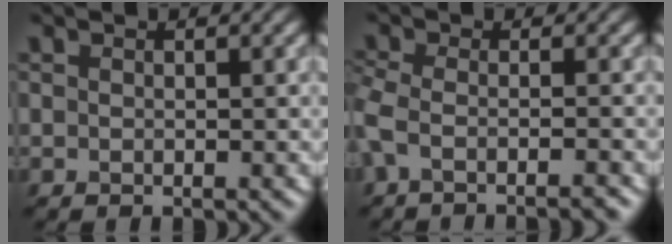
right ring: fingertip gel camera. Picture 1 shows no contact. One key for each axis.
{"total": 4.0, "fx": -2.3, "fy": 1.2, "fz": 3.1, "tx": -0.052, "ty": -0.015, "tz": -0.042}